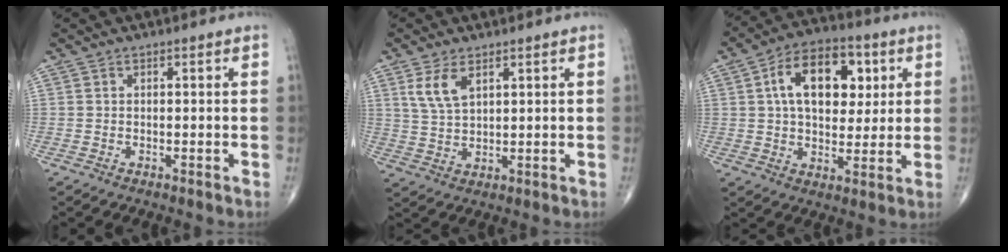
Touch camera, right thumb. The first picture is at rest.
{"total": 5.7, "force": [2.8, 2.7, 4.1], "torque": [-0.081, -0.010, 0.065]}
{"total": 15.6, "force": [4.2, 9.5, 11.6], "torque": [-0.148, 0.004, 0.064]}